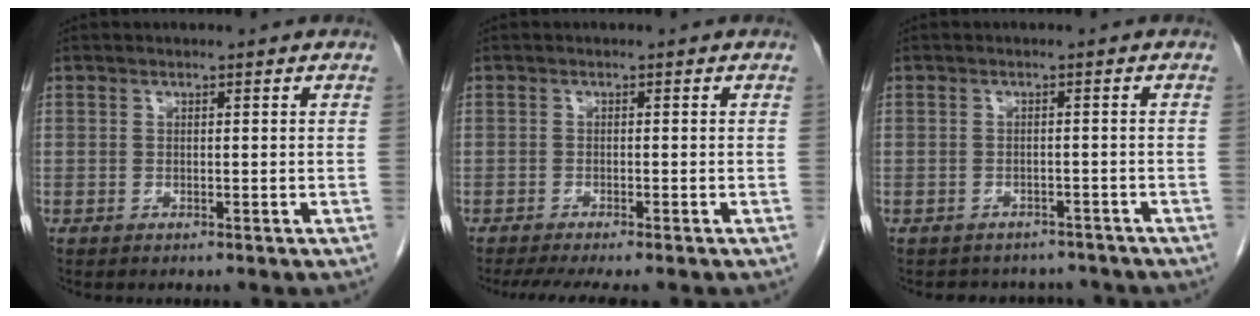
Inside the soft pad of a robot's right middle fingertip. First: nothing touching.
{"total": 5.8, "force": [-4.7, 0.3, 3.3], "torque": [-0.044, -0.013, -0.074]}
{"total": 6.2, "force": [-5.7, 2.6, 0.4], "torque": [-0.002, 0.012, -0.062]}